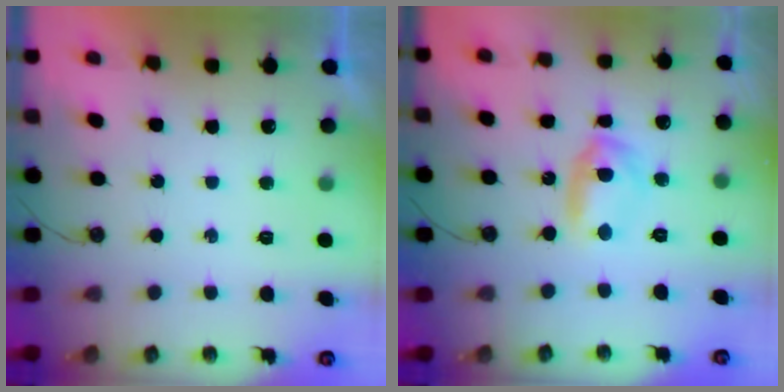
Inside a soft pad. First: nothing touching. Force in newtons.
{"total": 6.5, "press": 6.5, "slide": 0.9}